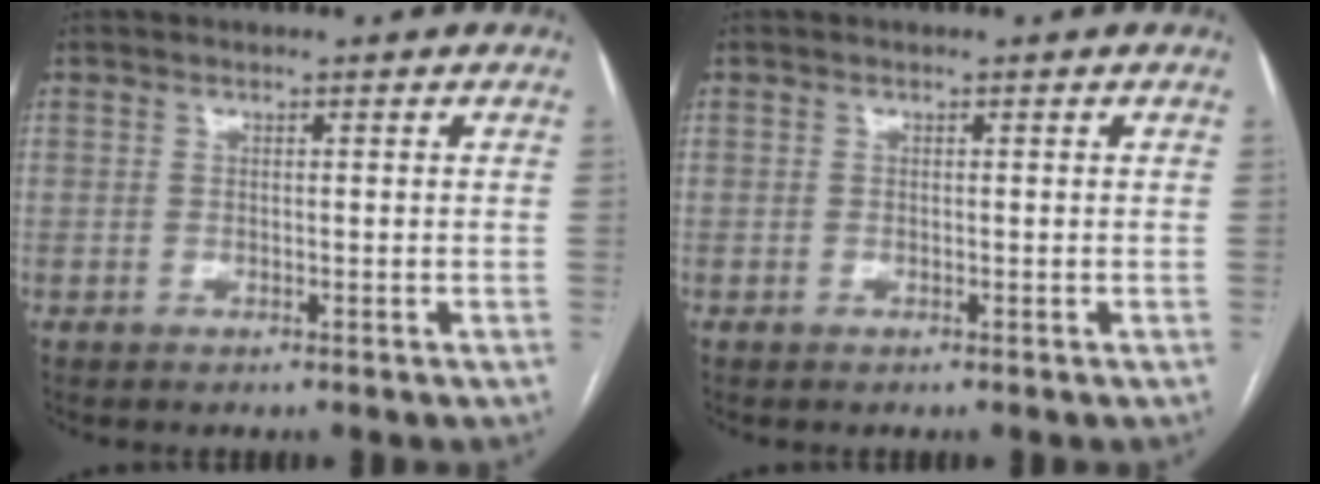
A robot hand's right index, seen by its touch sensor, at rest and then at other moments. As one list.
[{"total": 0.0}]